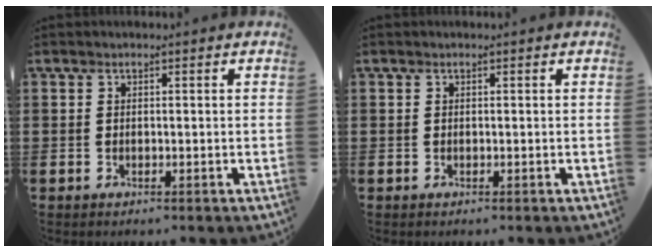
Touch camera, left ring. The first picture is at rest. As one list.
[{"total": 0.0}]